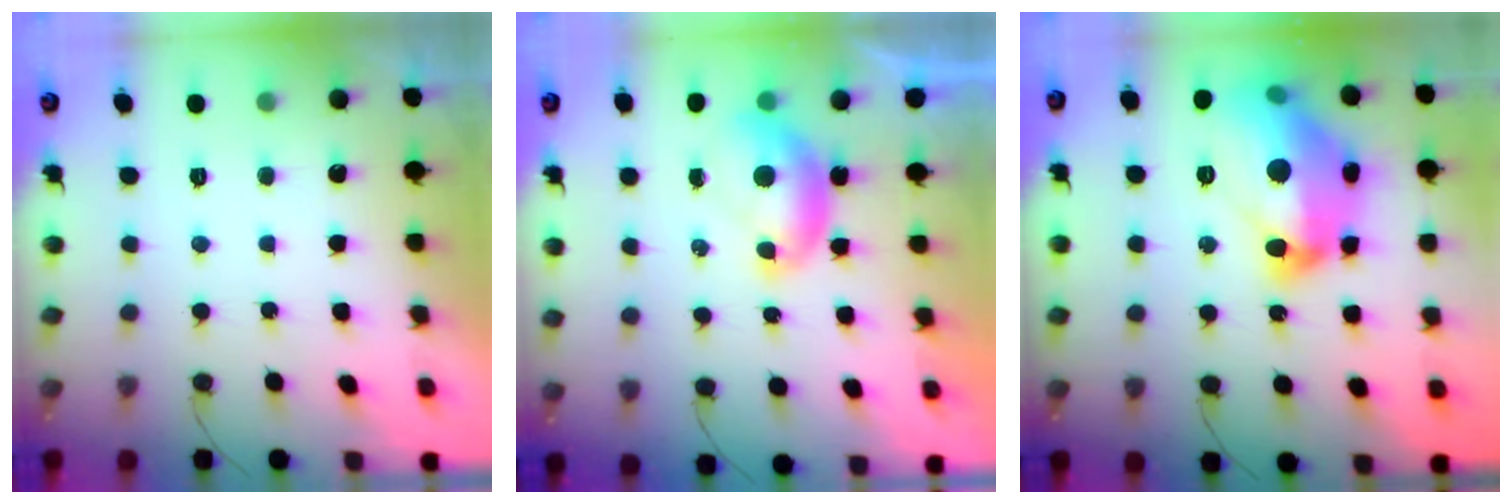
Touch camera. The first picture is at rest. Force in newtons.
{"total": 7.2, "press": 7.1, "slide": 0.7}
{"total": 22.6, "press": 22.5, "slide": 1.8}